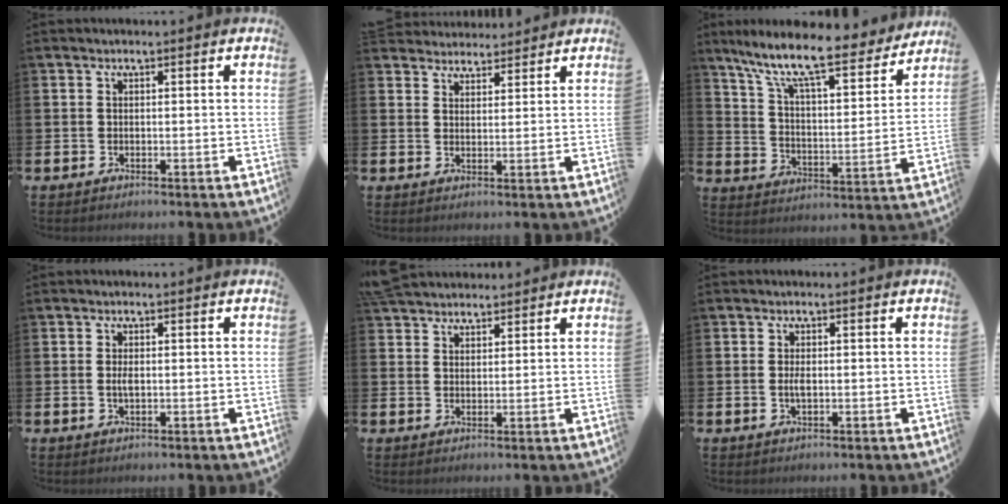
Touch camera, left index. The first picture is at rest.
{"total": 3.8, "force": [3.6, 0.9, -0.5], "torque": [-0.002, -0.017, 0.067]}
{"total": 11.2, "force": [9.5, 2.2, 5.6], "torque": [-0.133, -0.064, 0.156]}
{"total": 1.6, "force": [0.0, 0.6, 1.4], "torque": [-0.027, 0.002, -0.001]}
{"total": 4.3, "force": [4.1, 1.3, 0.4], "torque": [-0.011, -0.013, 0.077]}
{"total": 1.7, "force": [0.0, 0.6, 1.5], "torque": [-0.028, 0.001, -0.002]}